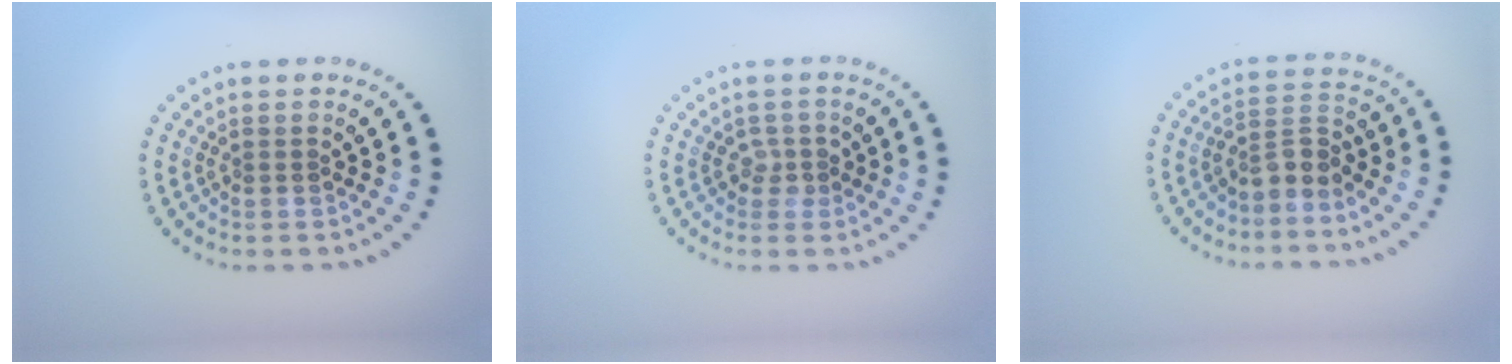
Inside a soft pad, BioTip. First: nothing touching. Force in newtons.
{"total": 1.3, "press": 1.1, "slide": 0.7}
{"total": 2.5, "press": 2.0, "slide": 1.5}